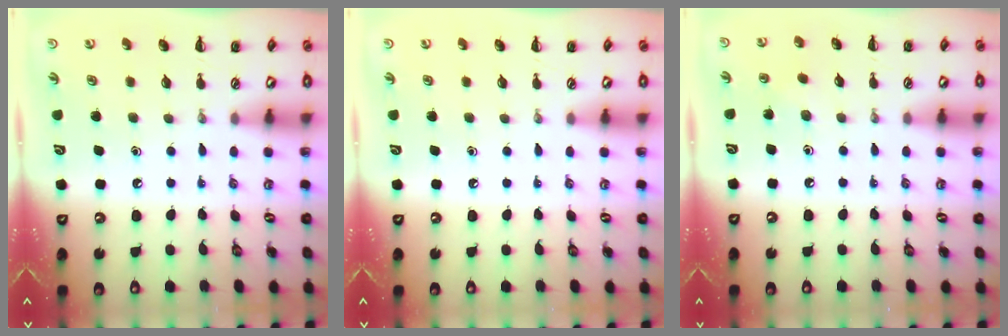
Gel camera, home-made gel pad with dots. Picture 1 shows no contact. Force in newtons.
{"total": 0.0}
{"total": 3.2, "press": 3.0, "slide": 1.0}